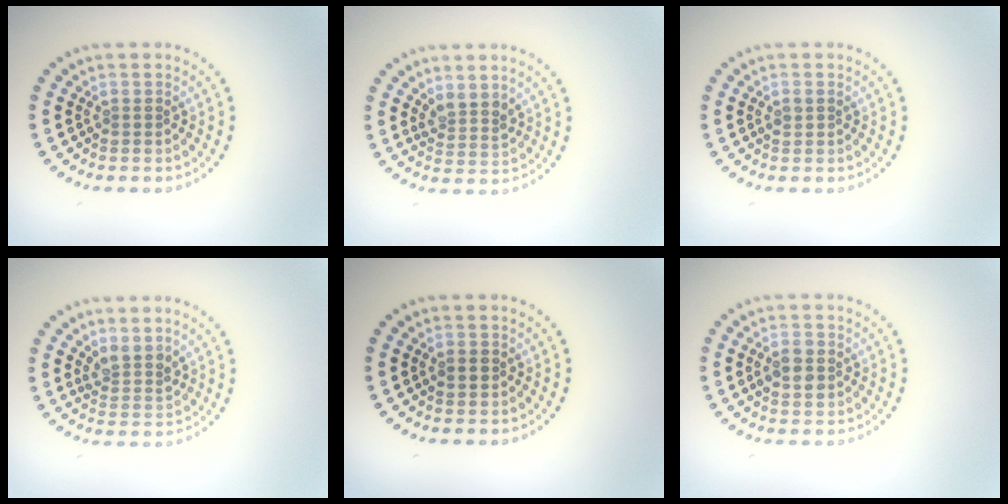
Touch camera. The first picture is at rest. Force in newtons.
{"total": 2.1, "press": 1.7, "slide": 1.3}
{"total": 0.9, "press": 0.9, "slide": 0.2}
{"total": 2.4, "press": 1.9, "slide": 1.5}
{"total": 1.5, "press": 1.5, "slide": 0.1}
{"total": 2.8, "press": 2.8, "slide": 0.1}